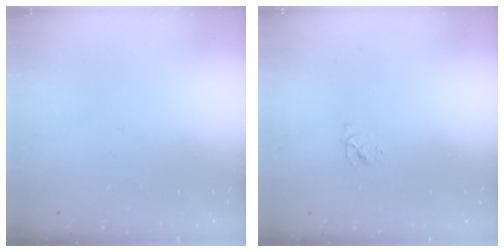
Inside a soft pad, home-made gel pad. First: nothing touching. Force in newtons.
{"total": 4.4, "press": 4.3, "slide": 0.5}